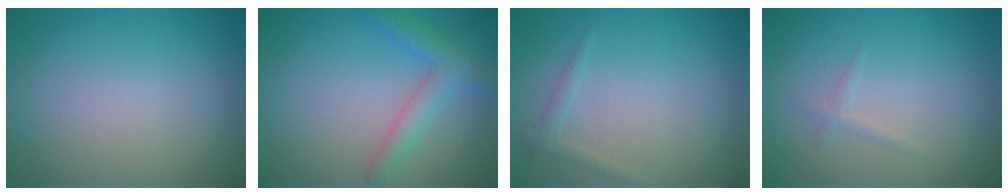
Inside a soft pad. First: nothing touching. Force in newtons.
{"total": 2.2, "press": 2.2, "slide": 0.2}
{"total": 1.0, "press": 1.0, "slide": 0.1}
{"total": 0.8, "press": 0.8, "slide": 0.1}